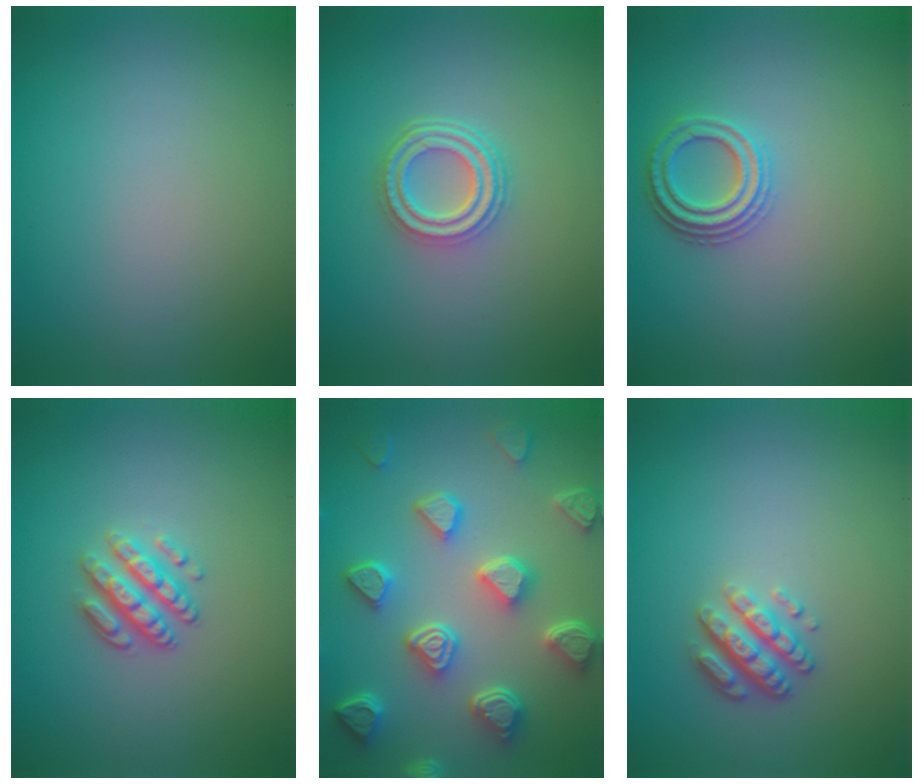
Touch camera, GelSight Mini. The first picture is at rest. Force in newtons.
{"total": 4.0, "press": 3.1, "slide": 2.5}
{"total": 2.7, "press": 2.6, "slide": 0.8}
{"total": 3.0, "press": 2.6, "slide": 1.5}
{"total": 7.2, "press": 5.8, "slide": 4.4}
{"total": 2.9, "press": 2.4, "slide": 1.7}